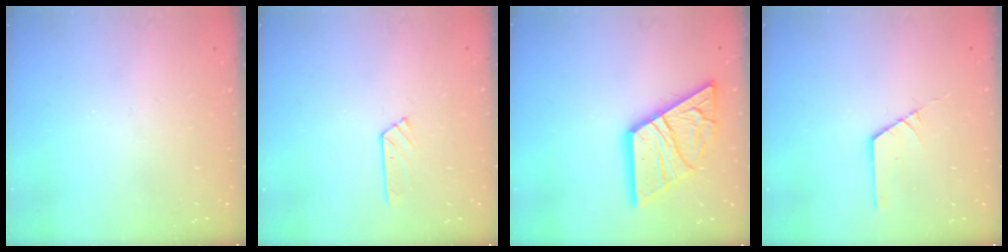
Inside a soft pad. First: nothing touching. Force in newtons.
{"total": 4.0, "press": 4.0, "slide": 0.5}
{"total": 18.9, "press": 18.8, "slide": 1.6}
{"total": 1.8, "press": 1.8, "slide": 0.0}